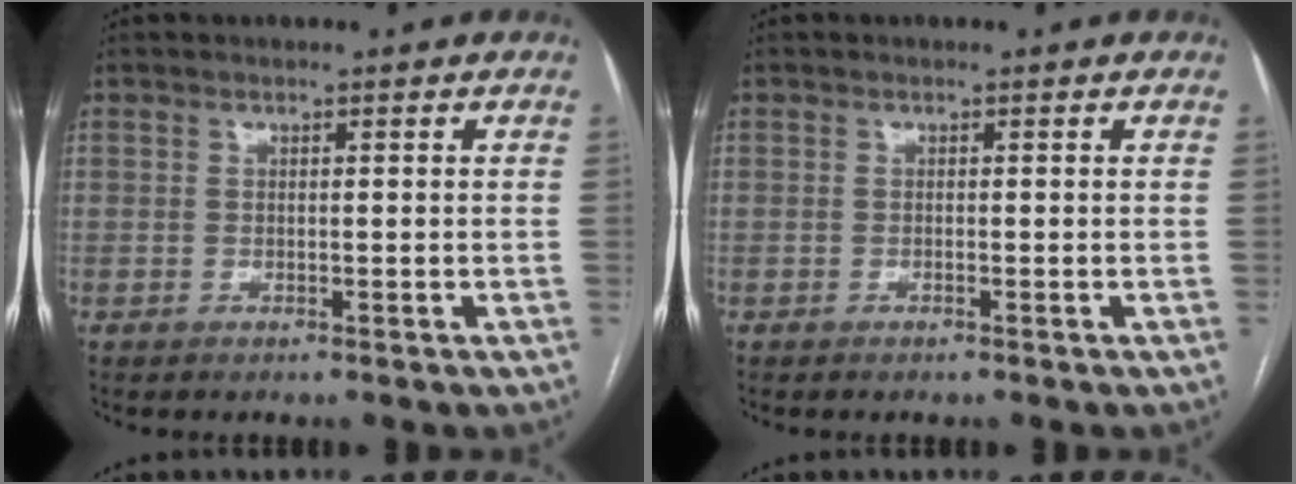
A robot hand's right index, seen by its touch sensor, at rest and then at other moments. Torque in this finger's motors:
{"motor_torque": [-0.09, 0.05, -0.05, 0.01]}